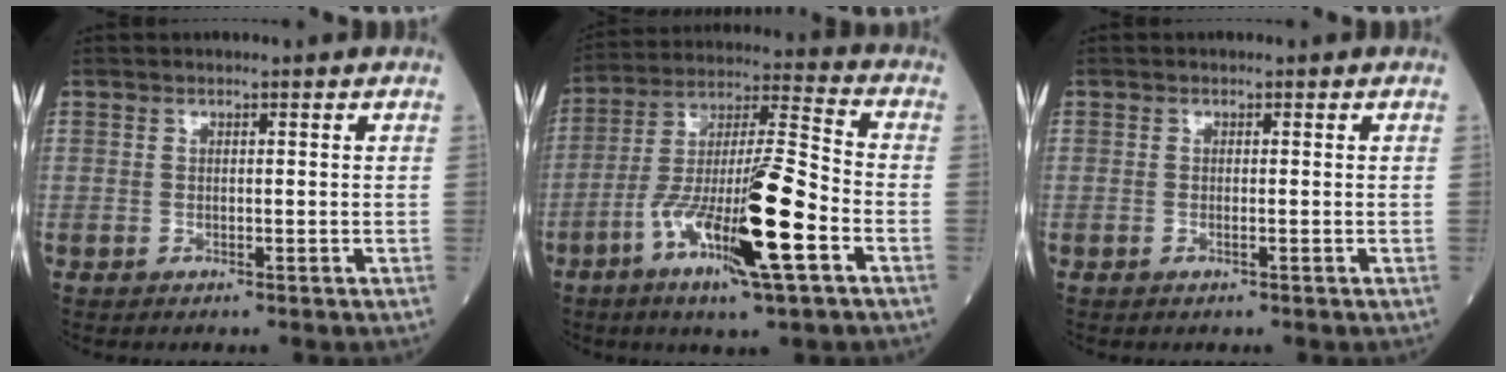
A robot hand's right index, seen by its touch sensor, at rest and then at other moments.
{"total": 17.3, "force": [-6.8, 1.1, 15.9], "torque": [-0.300, -0.013, -0.120]}
{"total": 0.7, "force": [-0.1, -0.2, 0.7], "torque": [-0.017, -0.003, -0.001]}